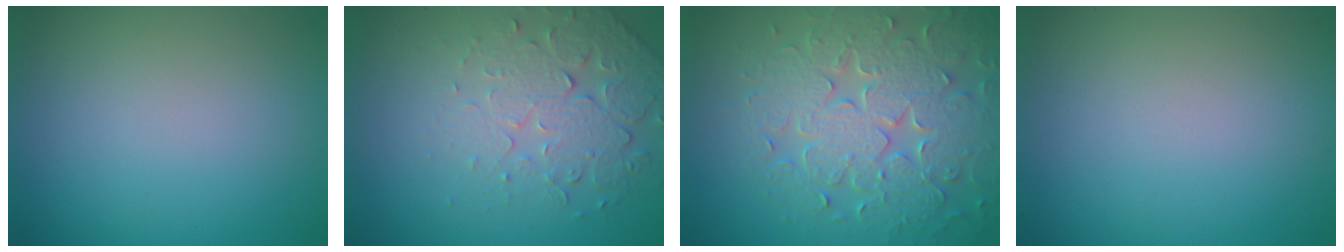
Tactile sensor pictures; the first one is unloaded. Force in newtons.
{"total": 5.1, "press": 3.6, "slide": 3.6}
{"total": 8.0, "press": 6.2, "slide": 5.0}
{"total": 0.0}